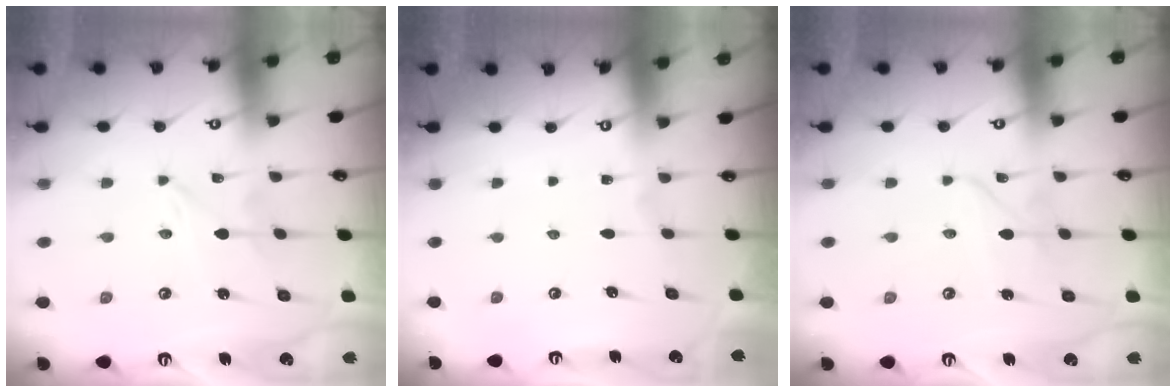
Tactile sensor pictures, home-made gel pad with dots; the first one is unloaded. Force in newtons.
{"total": 0.0}
{"total": 2.4, "press": 2.4, "slide": 0.2}